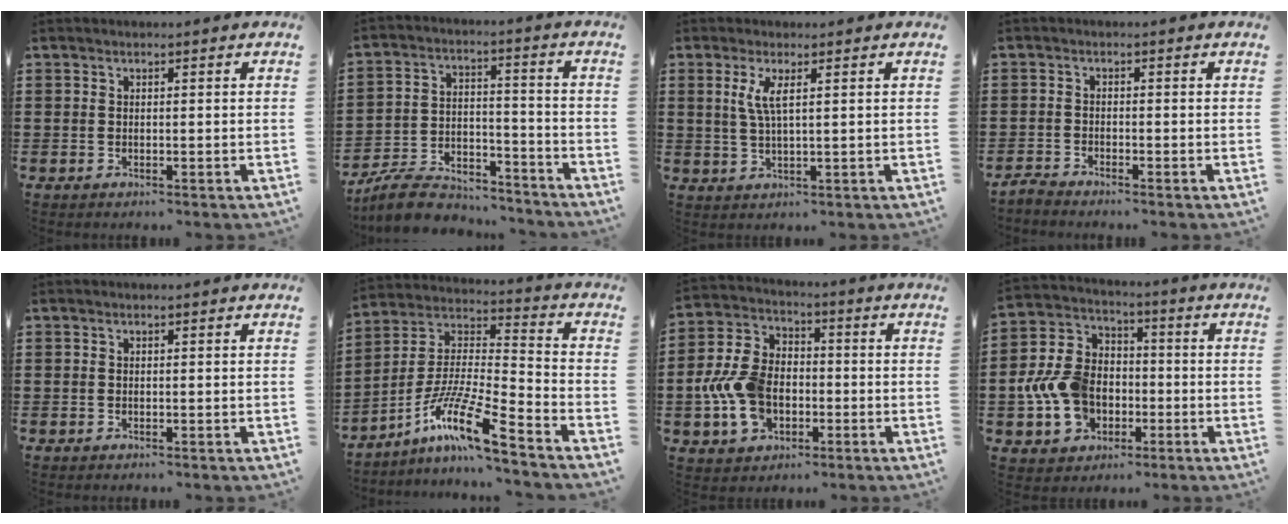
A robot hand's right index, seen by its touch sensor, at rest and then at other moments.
{"total": 7.9, "force": [-7.3, 2.0, 2.0], "torque": [-0.043, 0.020, -0.141]}
{"total": 3.7, "force": [1.2, 0.7, 3.4], "torque": [-0.073, 0.001, 0.019]}
{"total": 1.5, "force": [-1.5, 0.0, 0.0], "torque": [-0.006, 0.003, -0.031]}
{"total": 0.0}
{"total": 13.2, "force": [-9.4, 1.2, 9.2], "torque": [-0.185, 0.002, -0.183]}
{"total": 10.1, "force": [-2.1, 7.5, 6.5], "torque": [-0.175, 0.010, -0.043]}
{"total": 10.2, "force": [-2.2, 8.4, 5.3], "torque": [-0.156, 0.018, -0.044]}